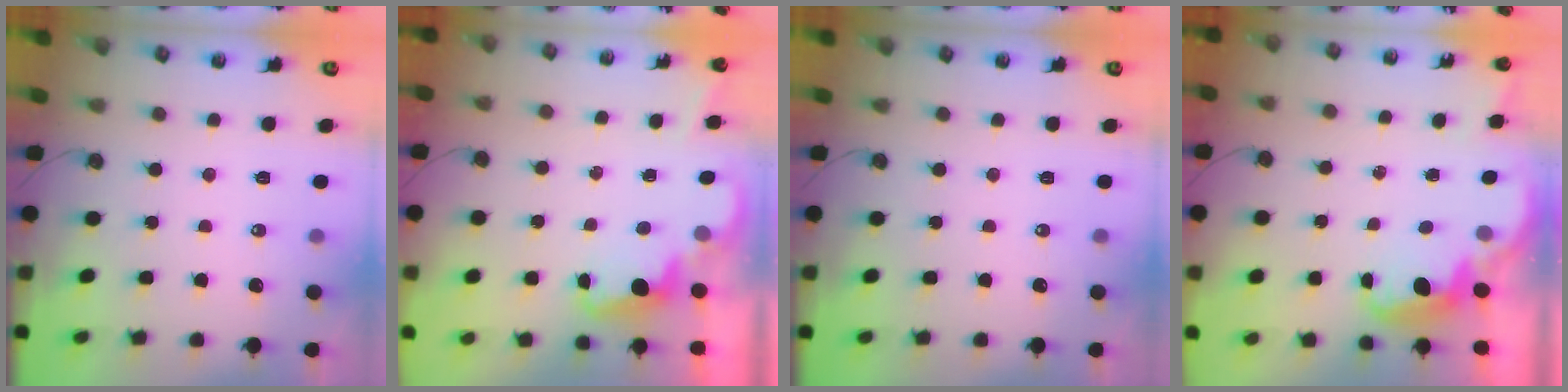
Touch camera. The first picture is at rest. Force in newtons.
{"total": 2.0, "press": 1.9, "slide": 0.6}
{"total": 0.0}
{"total": 2.6, "press": 2.5, "slide": 0.6}